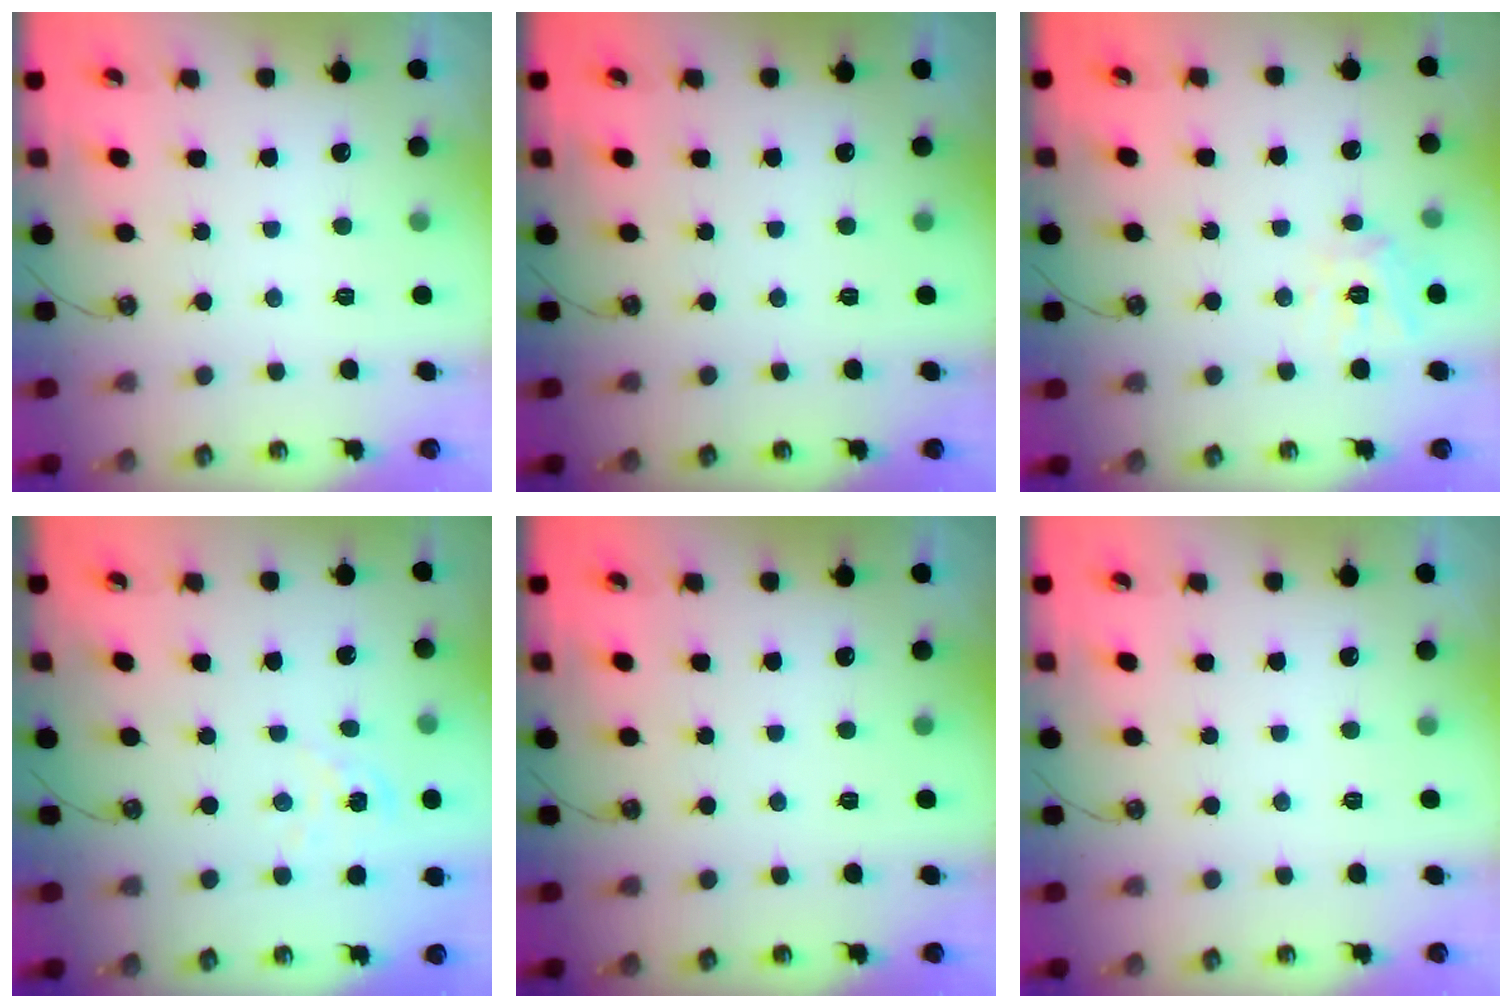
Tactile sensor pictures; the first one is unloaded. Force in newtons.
{"total": 0.0}
{"total": 10.9, "press": 10.9, "slide": 0.8}
{"total": 1.3, "press": 1.3, "slide": 0.2}
{"total": 0.0}
{"total": 0.0}